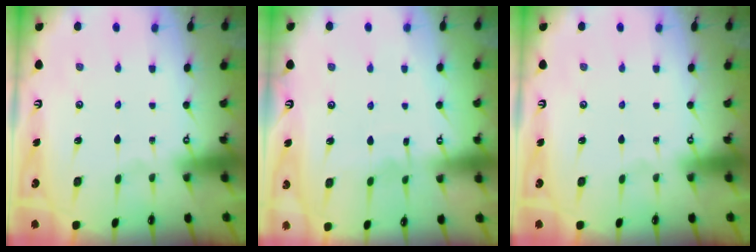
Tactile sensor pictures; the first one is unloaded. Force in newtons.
{"total": 5.3, "press": 5.2, "slide": 0.5}
{"total": 0.0}